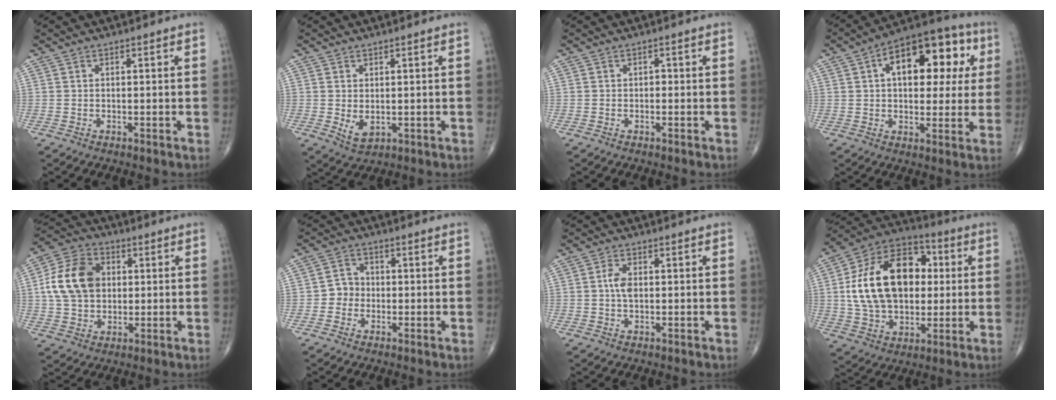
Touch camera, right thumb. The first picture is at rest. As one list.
[{"total": 3.4, "force": [-0.1, 2.1, 2.7], "torque": [-0.040, -0.007, 0.009]}, {"total": 0.6, "force": [-0.1, 0.5, 0.4], "torque": [0.000, 0.003, -0.005]}, {"total": 18.8, "force": [5.2, 10.2, 15.0], "torque": [-0.163, 0.024, 0.065]}, {"total": 13.7, "force": [1.8, 10.1, 9.0], "torque": [-0.149, 0.013, 0.028]}, {"total": 4.0, "force": [-0.8, 3.6, 1.4], "torque": [-0.004, 0.012, -0.024]}, {"total": 3.4, "force": [0.2, 1.9, 2.8], "torque": [-0.053, 0.003, -0.001]}, {"total": 23.6, "force": [2.8, 15.6, 17.5], "torque": [-0.284, 0.016, 0.050]}]